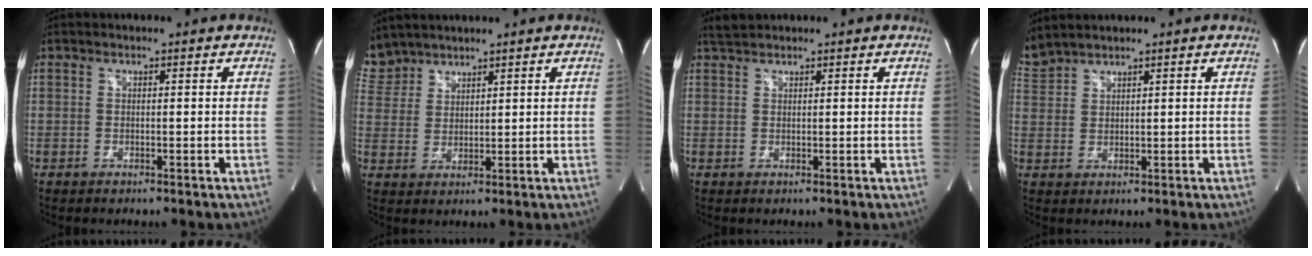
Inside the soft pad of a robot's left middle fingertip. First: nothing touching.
{"total": 6.2, "force": [5.7, 2.5, 0.1], "torque": [-0.012, 0.011, 0.126]}
{"total": 1.6, "force": [1.6, 0.2, 0.3], "torque": [-0.014, 0.011, 0.034]}
{"total": 4.0, "force": [3.9, -0.1, 0.7], "torque": [-0.038, 0.018, 0.092]}